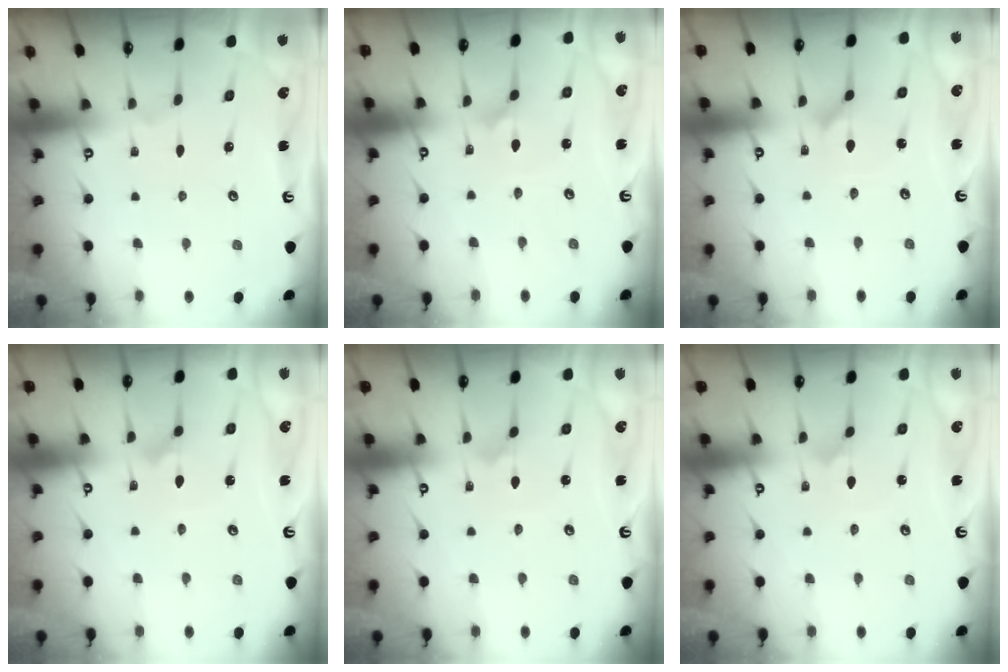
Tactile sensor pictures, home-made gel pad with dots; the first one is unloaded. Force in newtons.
{"total": 1.6, "press": 1.5, "slide": 0.4}
{"total": 1.3, "press": 1.2, "slide": 0.3}
{"total": 2.3, "press": 2.3, "slide": 0.1}
{"total": 0.8, "press": 0.8, "slide": 0.1}
{"total": 1.3, "press": 1.3, "slide": 0.2}